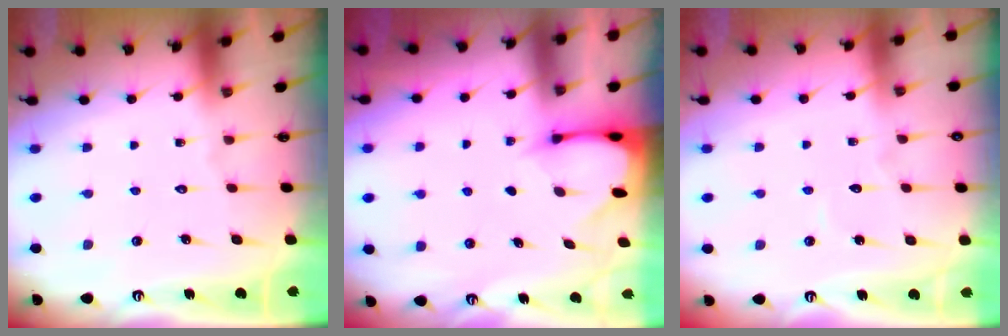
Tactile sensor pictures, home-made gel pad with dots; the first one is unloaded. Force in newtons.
{"total": 2.5, "press": 2.5, "slide": 0.3}
{"total": 3.1, "press": 3.1, "slide": 0.3}